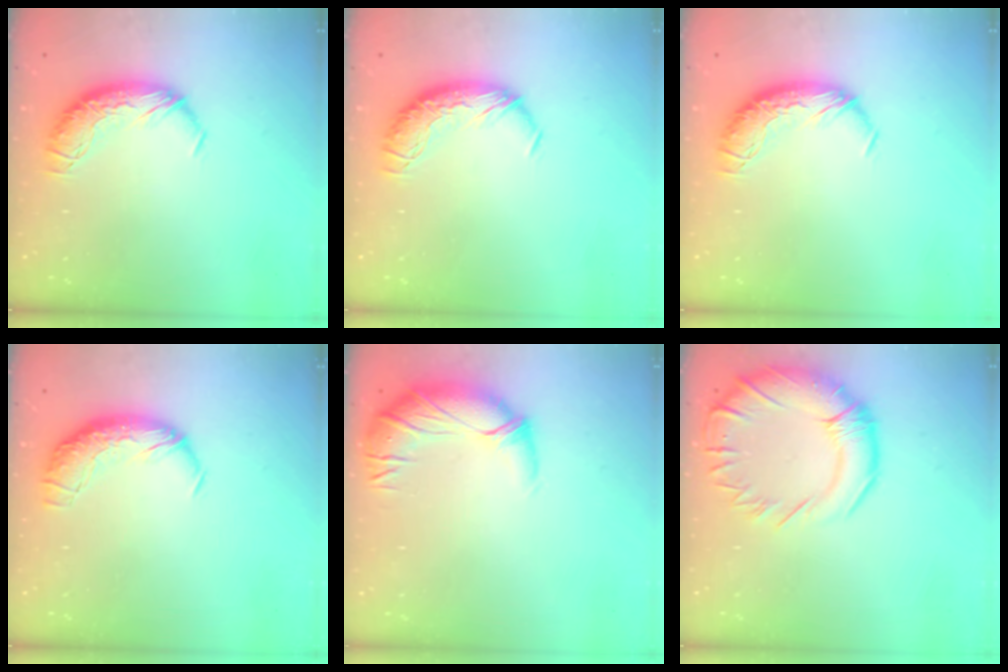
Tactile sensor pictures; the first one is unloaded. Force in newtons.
{"total": 0.0}
{"total": 0.0}
{"total": 2.5, "press": 1.2, "slide": 2.2}
{"total": 3.6, "press": 2.8, "slide": 2.2}
{"total": 8.1, "press": 6.7, "slide": 4.5}